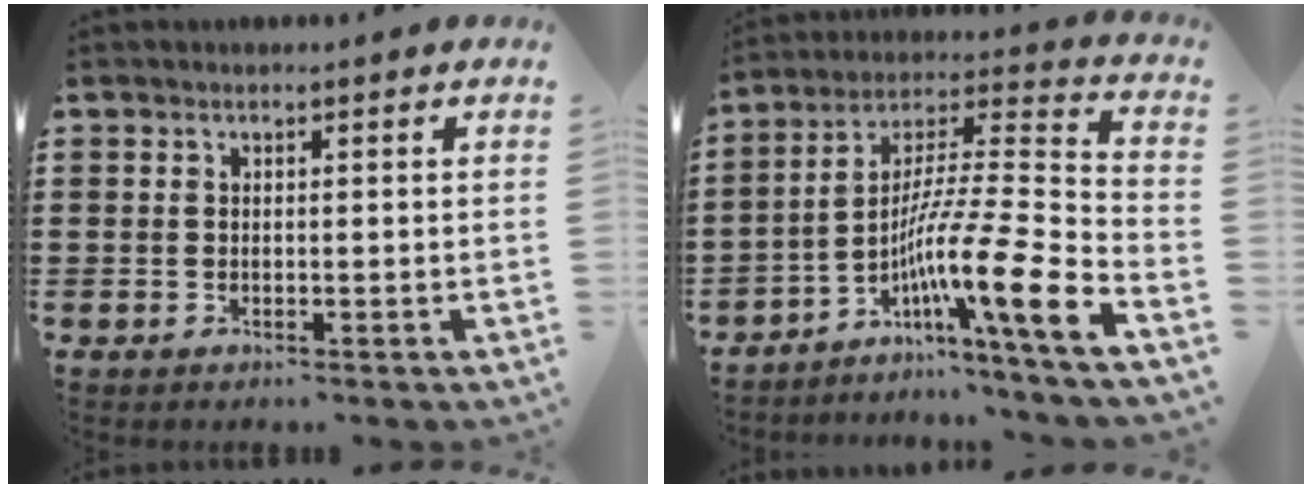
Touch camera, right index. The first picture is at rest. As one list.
[{"total": 13.1, "force": [-6.3, 0.0, 11.5], "torque": [-0.203, -0.032, -0.125]}]